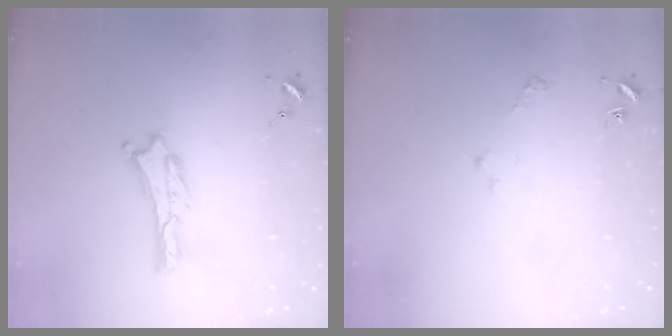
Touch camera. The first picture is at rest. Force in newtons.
{"total": 1.6, "press": 1.6, "slide": 0.2}